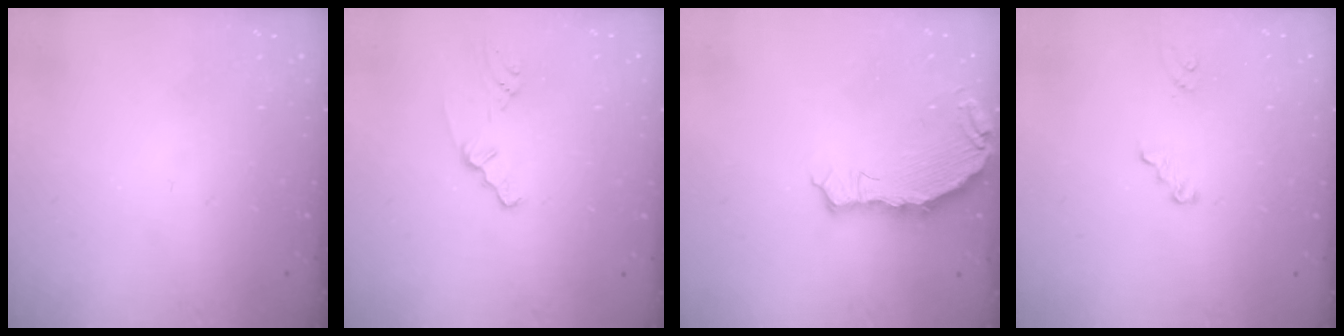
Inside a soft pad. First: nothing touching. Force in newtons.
{"total": 0.8, "press": 0.8, "slide": 0.1}
{"total": 6.9, "press": 5.2, "slide": 4.5}
{"total": 3.2, "press": 3.1, "slide": 0.3}